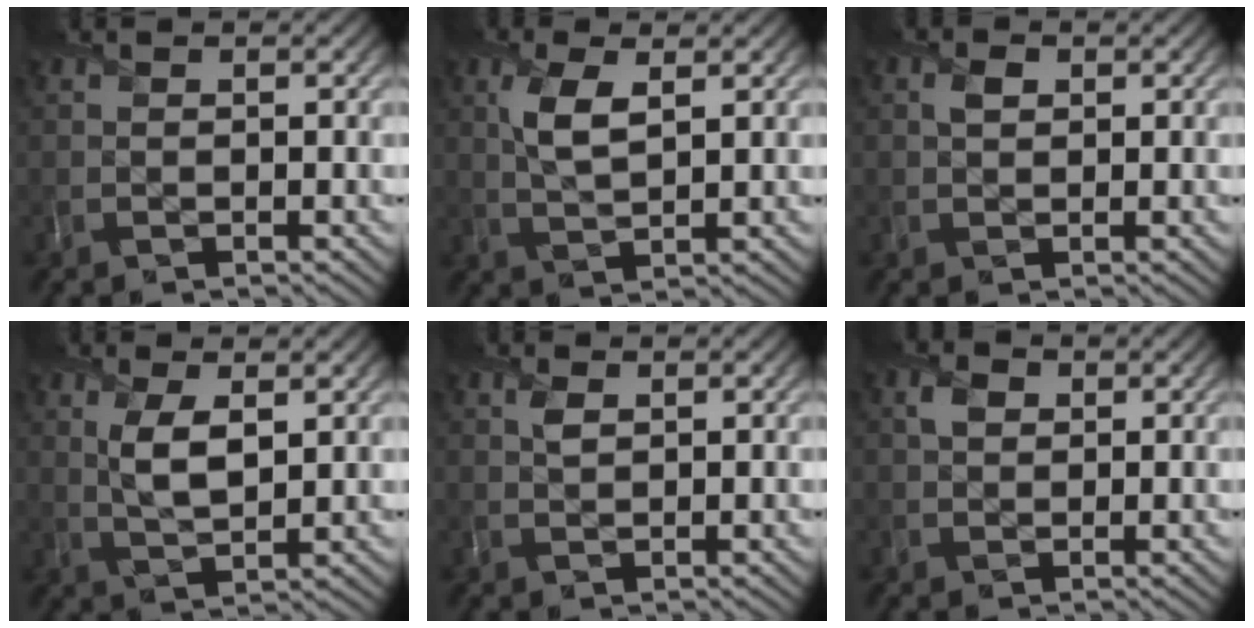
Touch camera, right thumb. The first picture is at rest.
{"total": 4.3, "force": [1.5, 1.7, 3.6], "torque": [-0.087, 0.001, 0.032]}
{"total": 1.3, "force": [0.4, 1.0, 0.6], "torque": [-0.013, 0.001, 0.007]}
{"total": 4.7, "force": [1.5, 2.0, 4.0], "torque": [-0.088, -0.003, 0.032]}
{"total": 1.3, "force": [0.8, 0.6, 0.8], "torque": [-0.020, 0.000, 0.016]}
{"total": 1.9, "force": [0.6, 1.6, 0.8], "torque": [-0.022, 0.003, 0.010]}